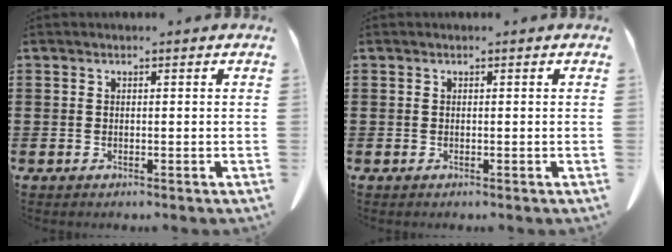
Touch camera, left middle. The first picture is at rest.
{"total": 0.0}